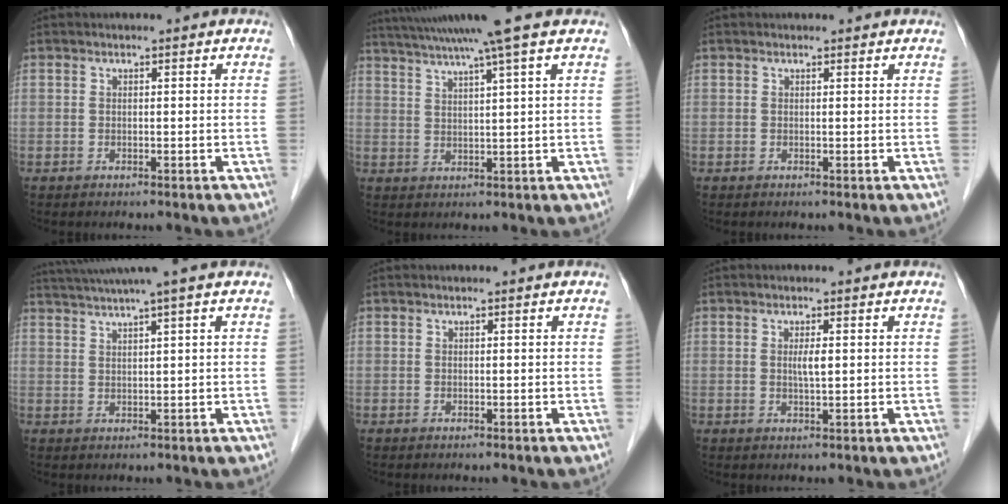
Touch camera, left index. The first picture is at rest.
{"total": 11.2, "force": [9.0, -2.0, 6.4], "torque": [-0.113, 0.008, 0.130]}
{"total": 0.8, "force": [0.8, 0.2, 0.1], "torque": [-0.010, 0.004, 0.009]}
{"total": 7.2, "force": [5.7, -1.9, 4.0], "torque": [-0.065, 0.021, 0.089]}
{"total": 0.0}
{"total": 1.9, "force": [0.3, 0.1, 1.9], "torque": [-0.035, -0.002, 0.004]}